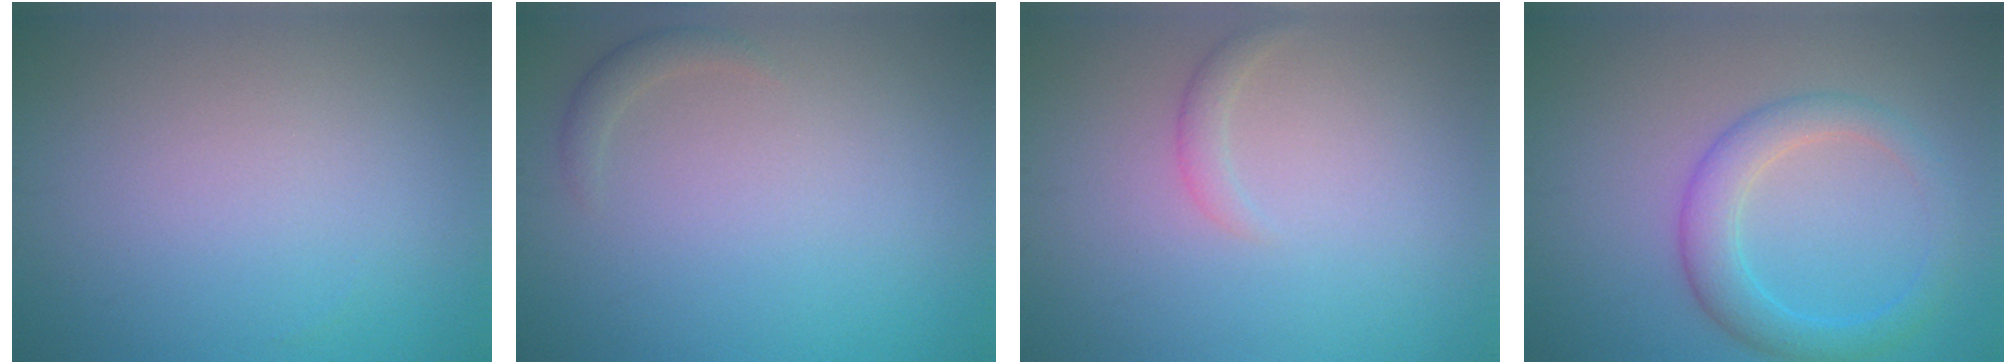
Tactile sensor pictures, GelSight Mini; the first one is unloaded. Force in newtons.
{"total": 1.1, "press": 1.1, "slide": 0.0}
{"total": 1.1, "press": 1.1, "slide": 0.1}
{"total": 3.9, "press": 3.9, "slide": 0.3}